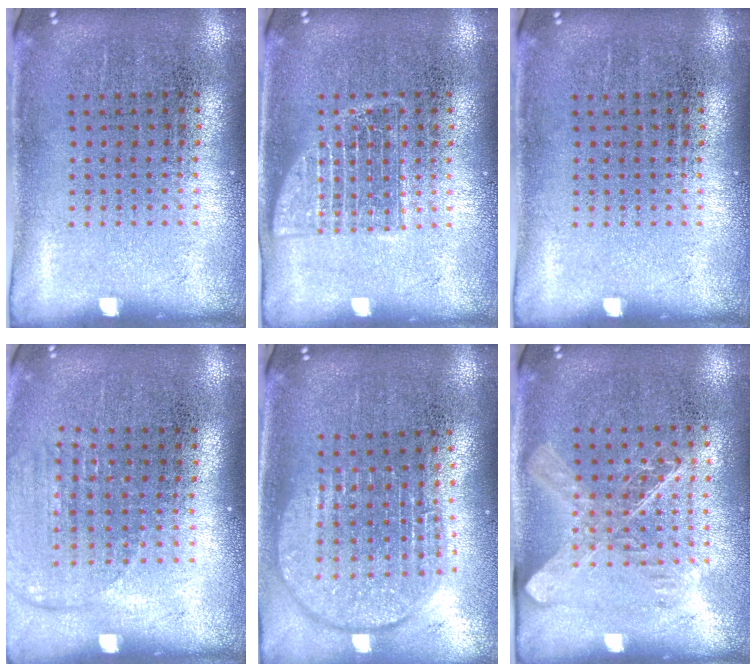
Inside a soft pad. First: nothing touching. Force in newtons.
{"total": 2.2, "press": 2.1, "slide": 0.5}
{"total": 0.0}
{"total": 1.4, "press": 1.3, "slide": 0.6}
{"total": 1.9, "press": 1.5, "slide": 1.1}
{"total": 1.5, "press": 1.3, "slide": 0.8}